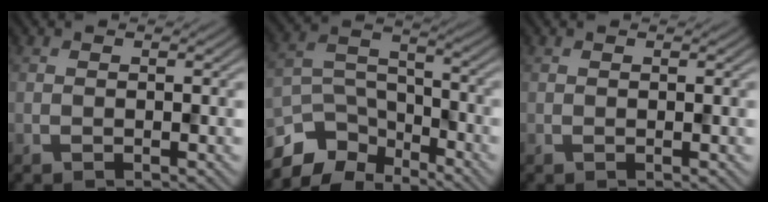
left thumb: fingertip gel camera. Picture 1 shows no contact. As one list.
[{"total": 9.2, "force": [-7.4, 4.3, 3.3], "torque": [-0.073, -0.003, -0.152]}, {"total": 0.0}]